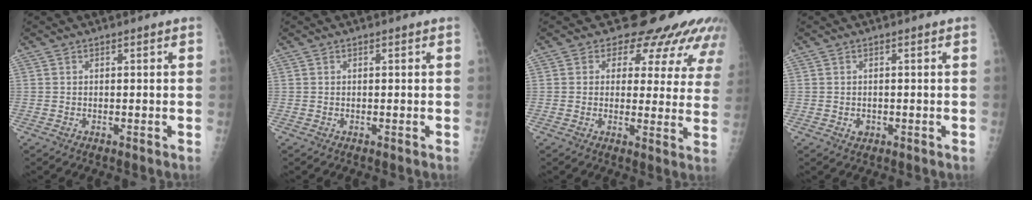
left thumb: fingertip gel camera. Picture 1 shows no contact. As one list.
[{"total": 0.0}, {"total": 15.2, "force": [12.3, 7.4, 4.9], "torque": [-0.007, -0.062, 0.119]}, {"total": 1.2, "force": [-0.3, 1.0, 0.6], "torque": [-0.004, 0.001, -0.002]}]